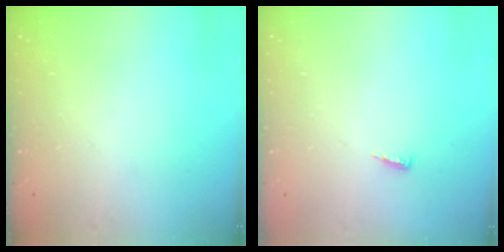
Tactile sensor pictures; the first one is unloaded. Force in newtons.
{"total": 4.9, "press": 4.9, "slide": 0.5}